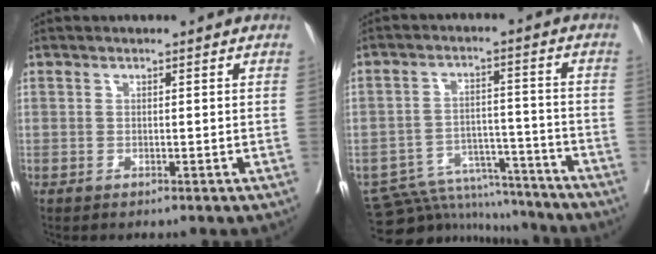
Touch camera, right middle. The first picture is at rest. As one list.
[{"total": 12.6, "force": [-12.2, 2.7, 0.9], "torque": [-0.011, 0.023, -0.185]}]